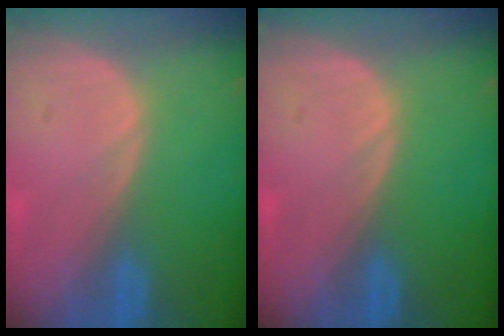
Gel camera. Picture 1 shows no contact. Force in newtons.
{"total": 0.0}